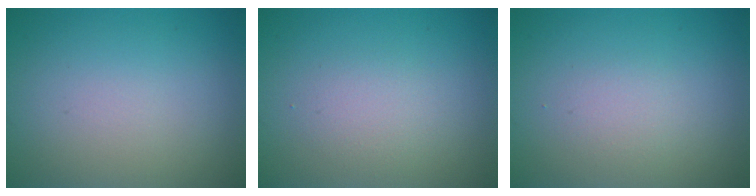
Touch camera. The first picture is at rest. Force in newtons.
{"total": 1.8, "press": 1.8, "slide": 0.0}
{"total": 1.3, "press": 1.3, "slide": 0.0}